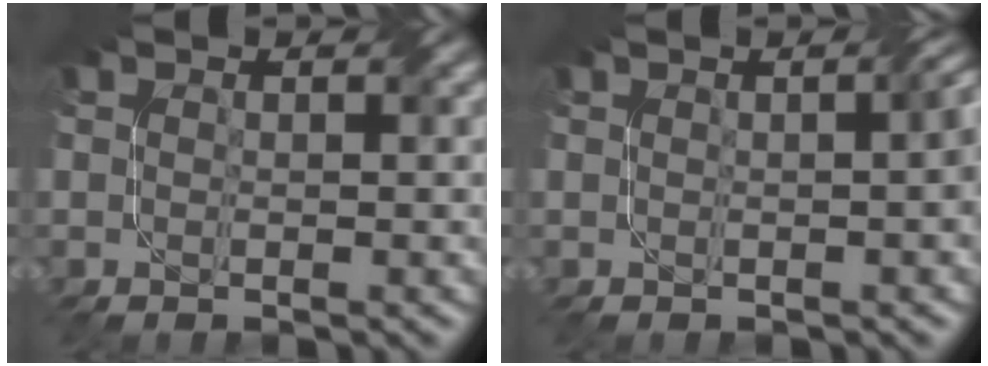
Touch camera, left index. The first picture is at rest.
{"total": 3.8, "force": [0.2, 1.5, 3.5], "torque": [-0.016, 0.016, 0.004]}